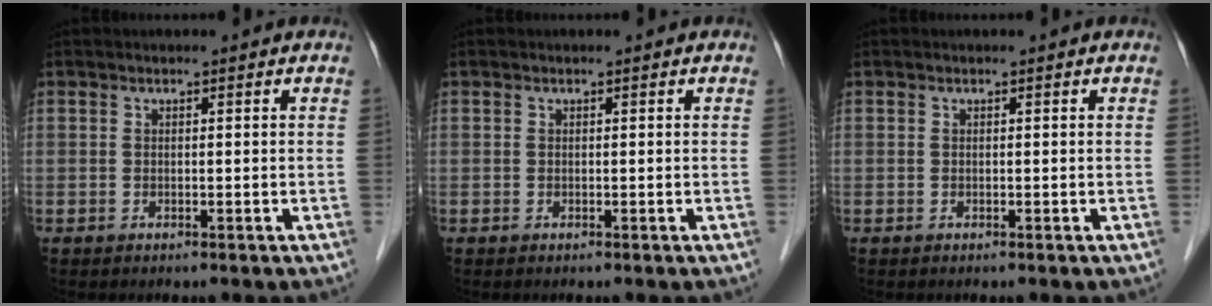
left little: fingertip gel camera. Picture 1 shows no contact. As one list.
[{"total": 0.0}, {"total": 0.0}]